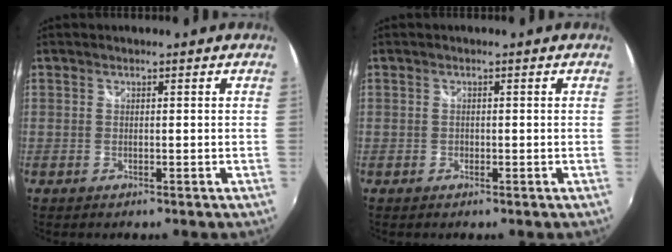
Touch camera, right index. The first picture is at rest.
{"total": 0.6, "force": [-0.3, 0.5, 0.1], "torque": [-0.001, -0.003, -0.006]}